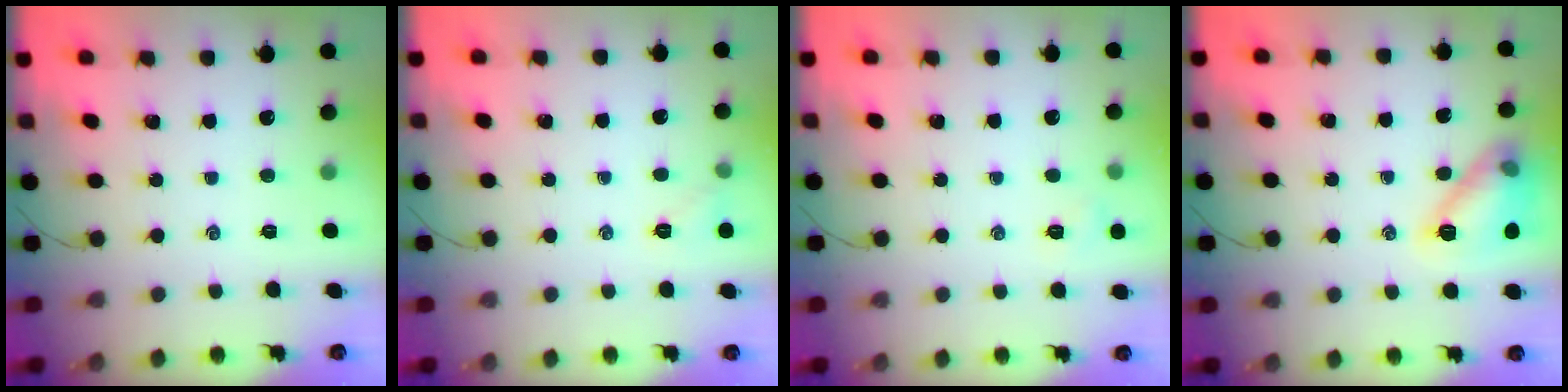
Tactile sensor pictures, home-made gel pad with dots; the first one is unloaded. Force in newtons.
{"total": 5.0, "press": 4.8, "slide": 1.5}
{"total": 3.5, "press": 3.3, "slide": 1.0}
{"total": 13.3, "press": 13.3, "slide": 0.2}